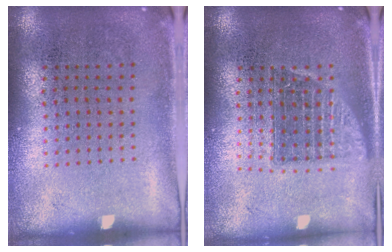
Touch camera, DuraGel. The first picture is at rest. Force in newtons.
{"total": 1.4, "press": 1.1, "slide": 0.8}